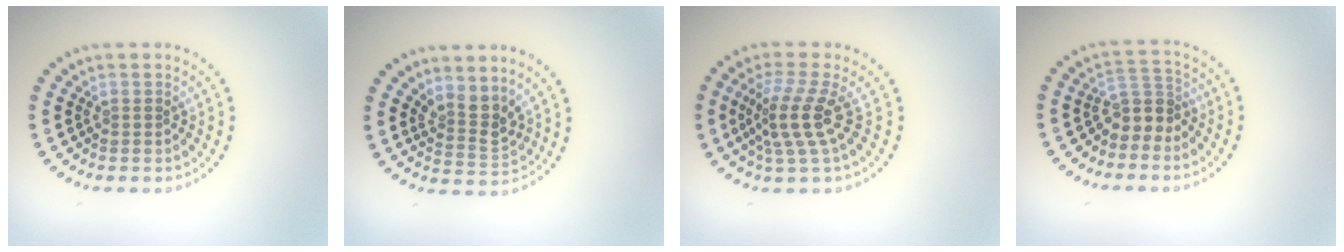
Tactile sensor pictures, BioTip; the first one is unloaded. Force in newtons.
{"total": 2.6, "press": 1.9, "slide": 1.8}
{"total": 3.7, "press": 2.7, "slide": 2.5}
{"total": 2.8, "press": 2.1, "slide": 1.8}